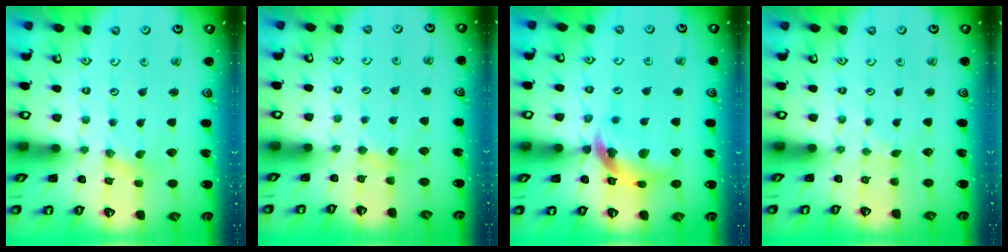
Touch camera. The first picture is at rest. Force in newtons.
{"total": 2.9, "press": 2.9, "slide": 0.5}
{"total": 11.7, "press": 11.6, "slide": 1.5}
{"total": 1.2, "press": 1.2, "slide": 0.2}